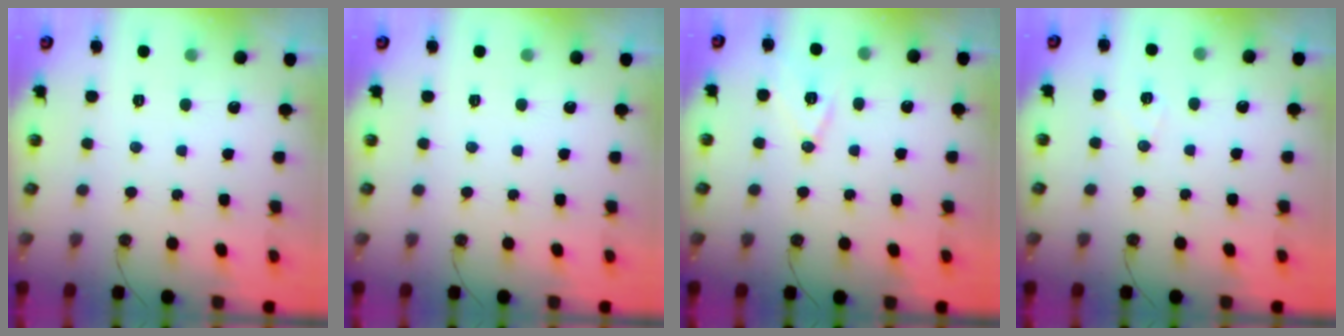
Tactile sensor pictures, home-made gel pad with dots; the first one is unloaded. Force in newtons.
{"total": 0.0}
{"total": 9.7, "press": 9.0, "slide": 3.5}
{"total": 5.8, "press": 4.5, "slide": 3.7}